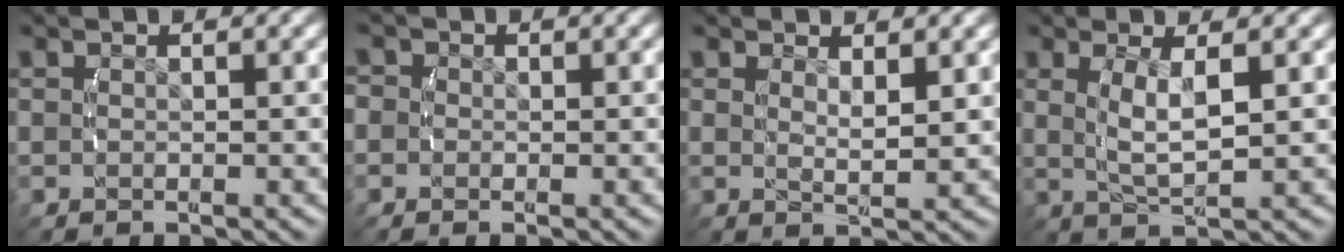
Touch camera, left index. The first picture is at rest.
{"total": 2.8, "force": [-0.1, 2.7, 0.7], "torque": [-0.029, 0.002, -0.015]}
{"total": 1.8, "force": [1.1, 0.2, 1.4], "torque": [-0.025, -0.008, 0.017]}
{"total": 3.6, "force": [0.3, 1.2, 3.4], "torque": [-0.069, -0.007, 0.007]}